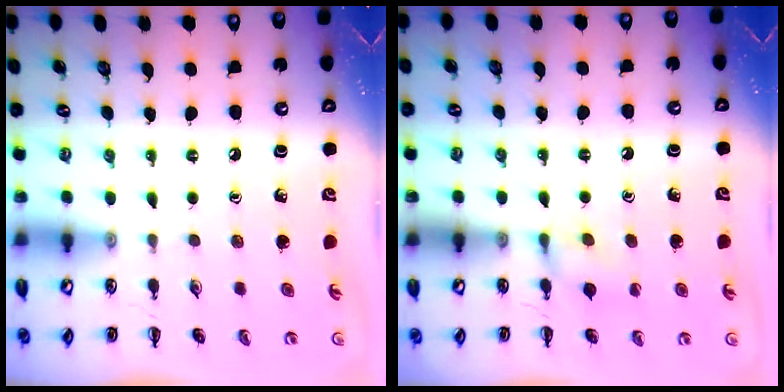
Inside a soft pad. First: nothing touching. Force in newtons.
{"total": 5.9, "press": 5.6, "slide": 1.6}